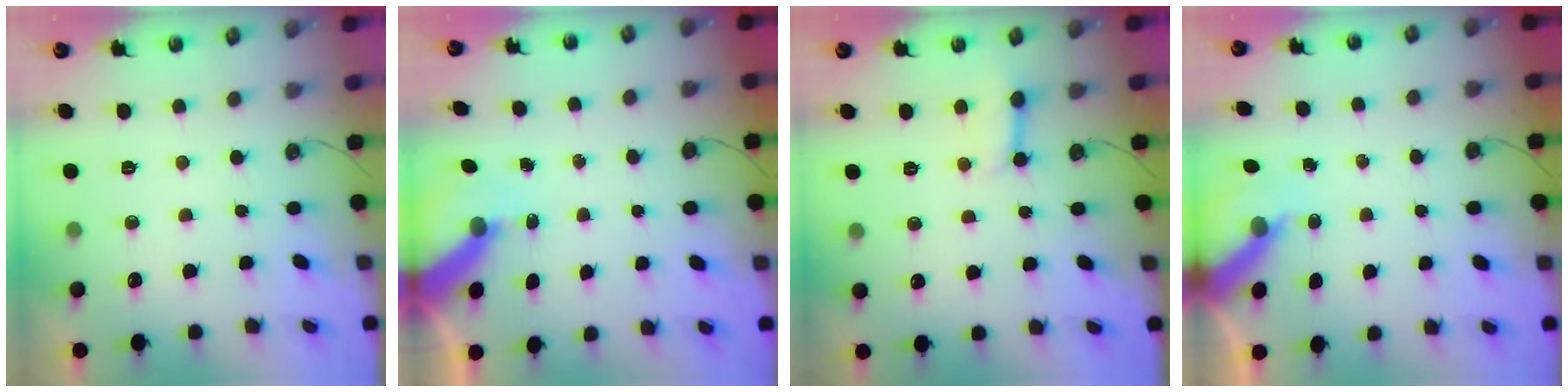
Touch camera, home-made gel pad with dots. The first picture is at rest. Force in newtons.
{"total": 7.5, "press": 7.5, "slide": 0.7}
{"total": 3.7, "press": 3.7, "slide": 0.4}
{"total": 5.9, "press": 5.9, "slide": 0.6}